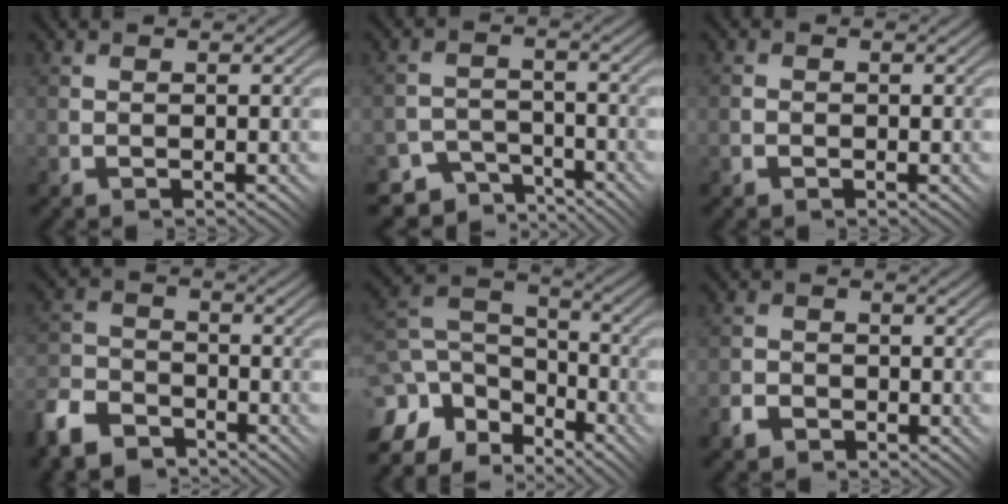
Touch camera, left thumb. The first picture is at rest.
{"total": 5.2, "force": [-4.3, 2.6, 1.1], "torque": [-0.015, -0.003, -0.071]}
{"total": 1.1, "force": [-0.5, 0.9, 0.2], "torque": [0.003, 0.002, -0.012]}
{"total": 8.1, "force": [-6.0, 4.3, 3.3], "torque": [-0.080, -0.007, -0.134]}
{"total": 13.9, "force": [-7.6, 9.8, 6.2], "torque": [-0.176, -0.023, -0.105]}
{"total": 2.8, "force": [-1.8, 1.9, 0.9], "torque": [-0.018, 0.001, -0.040]}